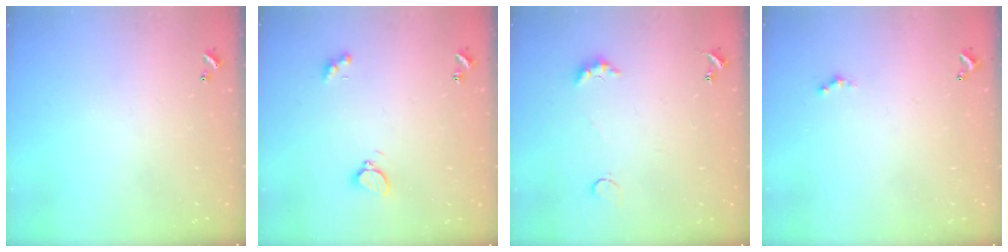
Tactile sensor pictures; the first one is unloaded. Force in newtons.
{"total": 2.8, "press": 2.8, "slide": 0.5}
{"total": 3.6, "press": 3.6, "slide": 0.6}
{"total": 1.6, "press": 1.5, "slide": 0.4}